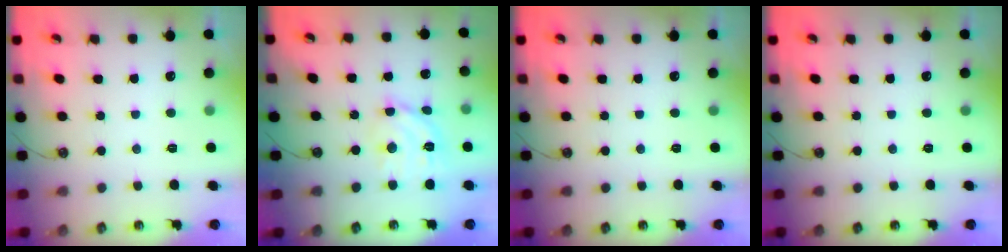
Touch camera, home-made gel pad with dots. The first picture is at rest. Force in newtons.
{"total": 12.2, "press": 12.2, "slide": 1.0}
{"total": 0.0}
{"total": 0.0}